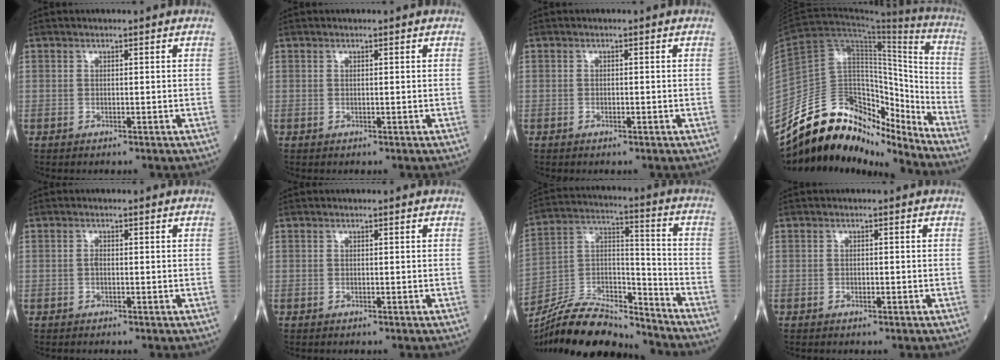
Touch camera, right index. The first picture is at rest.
{"total": 0.0}
{"total": 0.7, "force": [-0.4, 0.3, 0.6], "torque": [-0.009, -0.001, -0.006]}
{"total": 19.8, "force": [-16.7, 7.1, 8.0], "torque": [-0.128, 0.060, -0.275]}
{"total": 0.6, "force": [-0.2, 0.3, 0.6], "torque": [-0.014, 0.001, -0.005]}
{"total": 0.0}
{"total": 18.6, "force": [-17.2, 3.9, 6.1], "torque": [-0.117, 0.023, -0.302]}
{"total": 0.9, "force": [-0.5, 0.3, 0.7], "torque": [-0.010, -0.001, -0.007]}